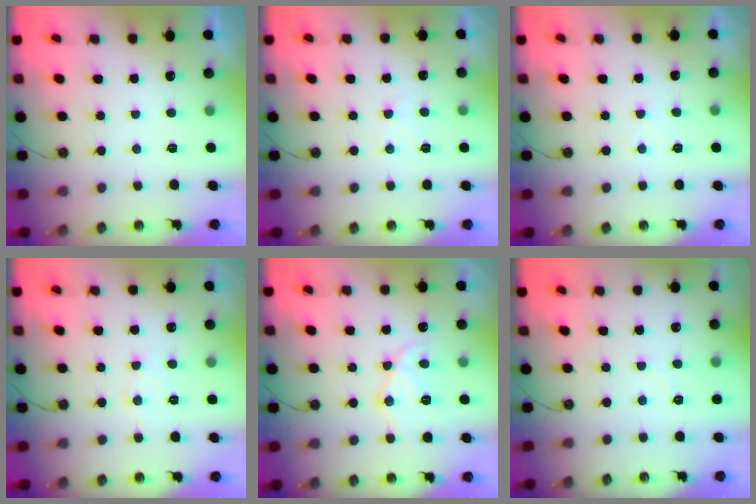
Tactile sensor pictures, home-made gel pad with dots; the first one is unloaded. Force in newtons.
{"total": 4.9, "press": 4.8, "slide": 0.7}
{"total": 2.5, "press": 2.5, "slide": 0.4}
{"total": 6.2, "press": 6.2, "slide": 0.8}
{"total": 12.0, "press": 11.9, "slide": 0.7}
{"total": 3.5, "press": 3.5, "slide": 0.5}